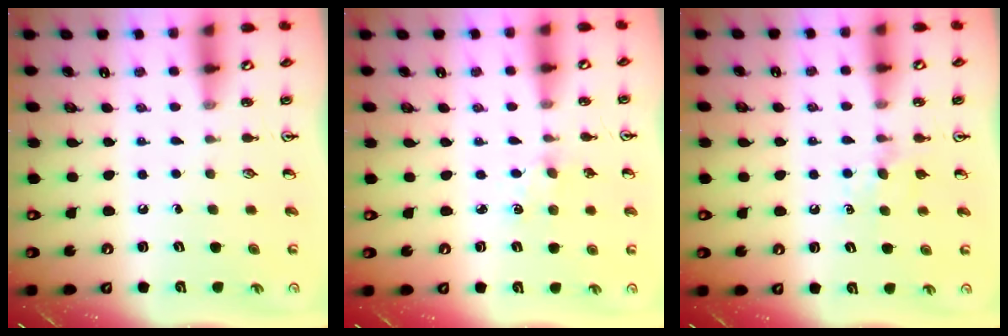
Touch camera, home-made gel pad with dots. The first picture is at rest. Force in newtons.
{"total": 1.4, "press": 1.3, "slide": 0.3}
{"total": 5.8, "press": 5.8, "slide": 0.7}